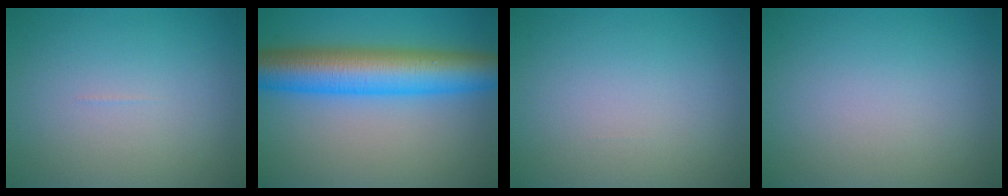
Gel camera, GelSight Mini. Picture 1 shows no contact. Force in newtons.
{"total": 9.7, "press": 9.7, "slide": 0.1}
{"total": 0.0}
{"total": 0.0}